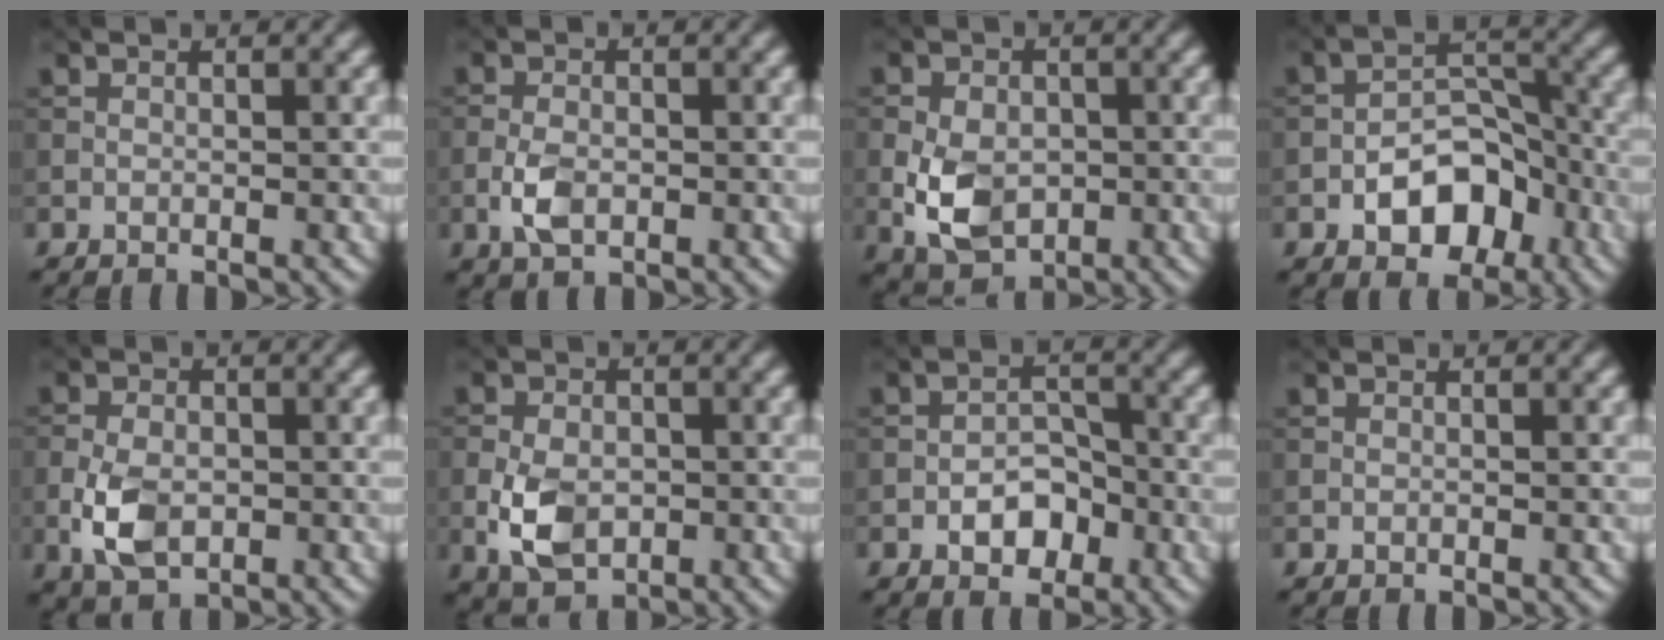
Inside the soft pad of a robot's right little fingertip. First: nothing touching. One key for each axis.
{"total": 2.9, "fx": -1.0, "fy": 1.7, "fz": 2.2, "tx": -0.048, "ty": -0.003, "tz": -0.023}
{"total": 6.2, "fx": -1.5, "fy": 4.3, "fz": 4.2, "tx": -0.089, "ty": -0.008, "tz": -0.033}
{"total": 6.4, "fx": -2.8, "fy": 3.8, "fz": 4.3, "tx": -0.054, "ty": 0.006, "tz": -0.050}
{"total": 4.8, "fx": -1.4, "fy": 3.0, "fz": 3.4, "tx": -0.074, "ty": -0.005, "tz": -0.030}
{"total": 5.3, "fx": -1.4, "fy": 3.5, "fz": 3.7, "tx": -0.078, "ty": -0.005, "tz": -0.031}
{"total": 3.5, "fx": -1.5, "fy": 2.2, "fz": 2.3, "tx": -0.031, "ty": 0.006, "tz": -0.028}
{"total": 0.0}